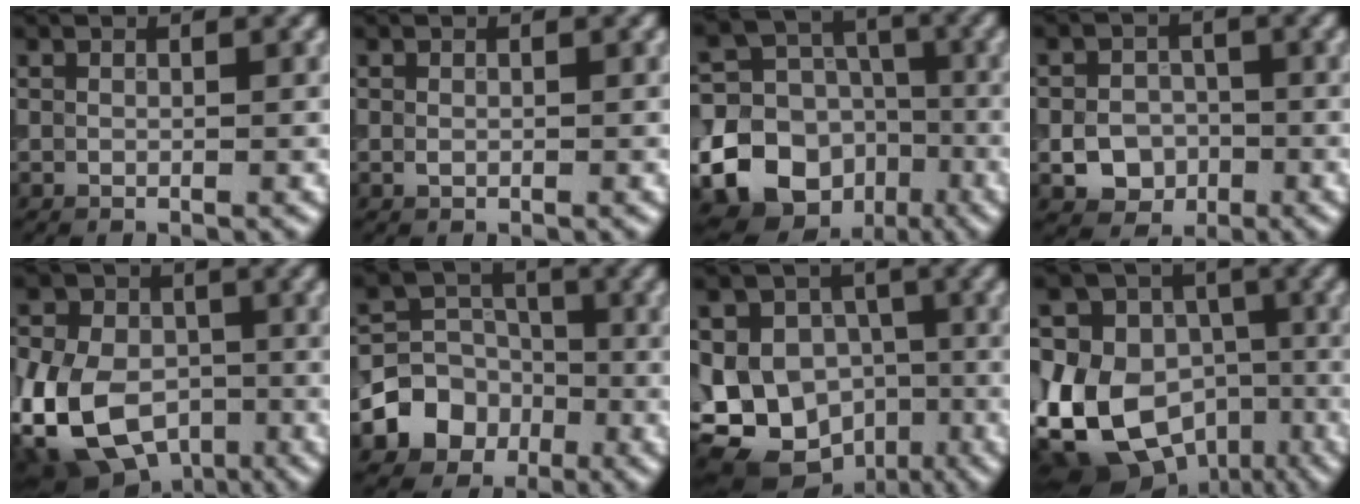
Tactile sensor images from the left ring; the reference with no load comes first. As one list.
[{"total": 0.5, "force": [-0.1, 0.4, 0.4], "torque": [-0.006, -0.003, -0.001]}, {"total": 22.4, "force": [-8.8, 19.6, 6.3], "torque": [-0.155, -0.048, -0.163]}, {"total": 3.8, "force": [-1.2, 3.2, 1.6], "torque": [-0.021, -0.002, -0.022]}, {"total": 15.5, "force": [-5.4, 11.8, 8.5], "torque": [-0.173, -0.029, -0.121]}, {"total": 6.1, "force": [-2.5, 5.2, 2.1], "torque": [-0.020, 0.002, -0.060]}, {"total": 13.8, "force": [-4.9, 11.6, 5.8], "torque": [-0.102, -0.017, -0.089]}, {"total": 16.8, "force": [-4.8, 13.3, 9.2], "torque": [-0.196, 0.005, -0.095]}]